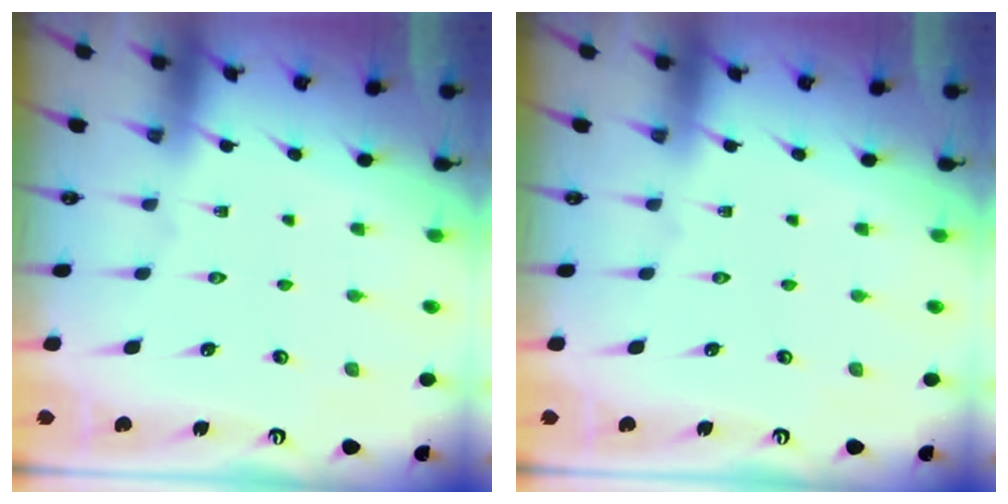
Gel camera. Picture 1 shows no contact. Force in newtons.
{"total": 0.0}